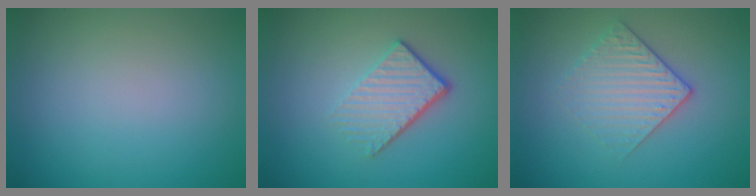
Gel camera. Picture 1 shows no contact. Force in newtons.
{"total": 4.1, "press": 2.8, "slide": 3.0}
{"total": 3.0, "press": 2.7, "slide": 1.2}